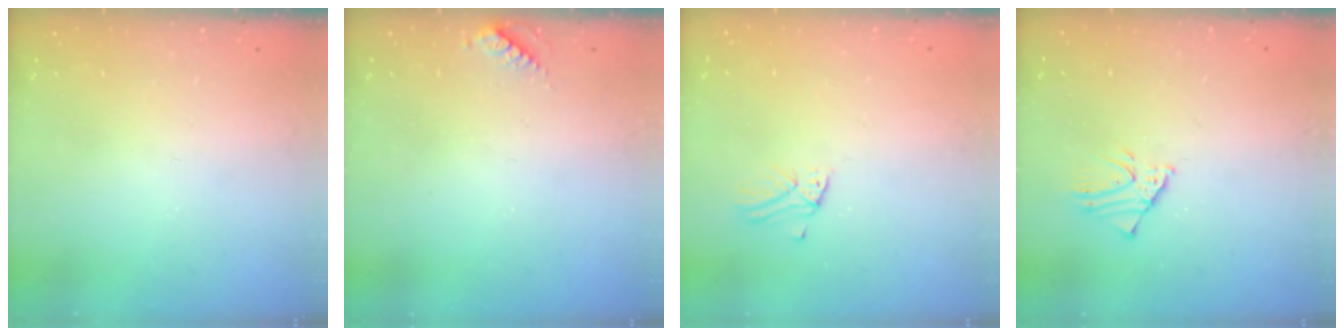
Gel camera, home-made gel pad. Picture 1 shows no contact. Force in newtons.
{"total": 4.7, "press": 4.6, "slide": 0.6}
{"total": 1.8, "press": 1.8, "slide": 0.1}
{"total": 1.7, "press": 1.7, "slide": 0.0}